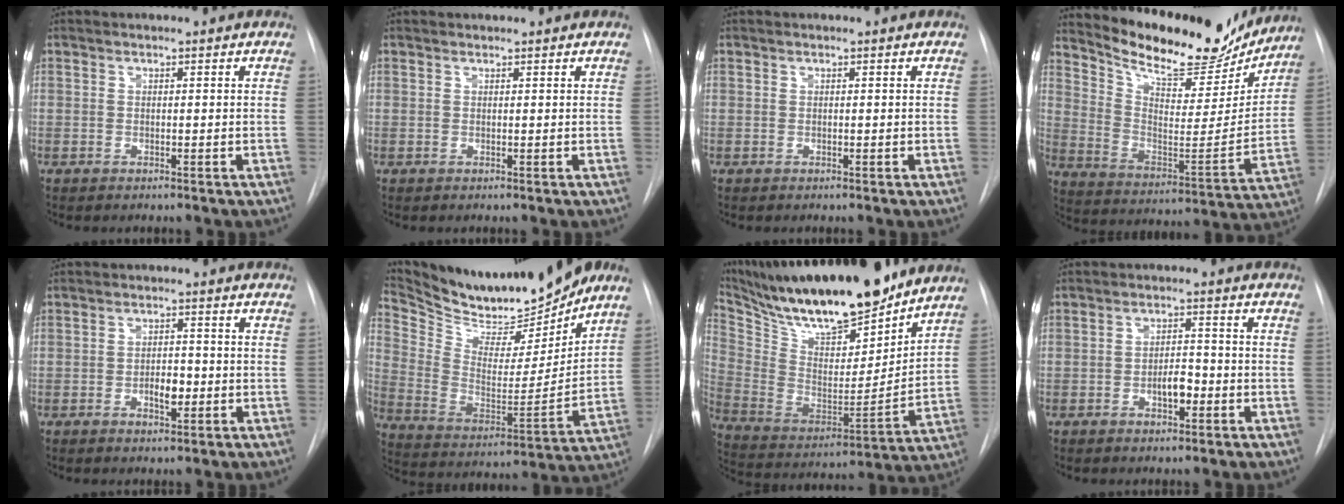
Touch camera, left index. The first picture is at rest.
{"total": 0.0}
{"total": 0.0}
{"total": 20.3, "force": [18.1, 5.5, 7.3], "torque": [-0.123, -0.031, 0.271]}
{"total": 3.5, "force": [-1.6, 1.5, 2.7], "torque": [-0.041, -0.002, -0.023]}
{"total": 18.5, "force": [16.9, 4.4, 6.1], "torque": [-0.117, -0.032, 0.280]}
{"total": 26.0, "force": [21.6, 5.3, 13.4], "torque": [-0.255, -0.019, 0.354]}
{"total": 3.7, "force": [-2.0, 1.4, 2.8], "torque": [-0.041, -0.001, -0.031]}